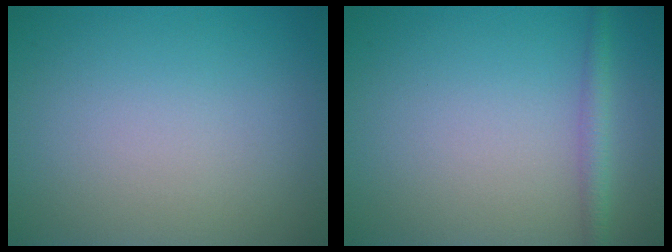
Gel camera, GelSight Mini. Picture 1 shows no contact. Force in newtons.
{"total": 1.7, "press": 1.7, "slide": 0.1}